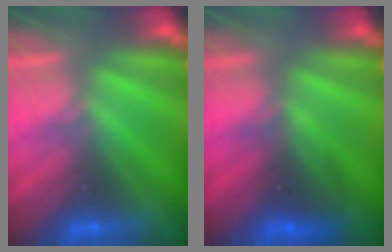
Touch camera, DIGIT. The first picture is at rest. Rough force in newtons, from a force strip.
{"total": 2.7}